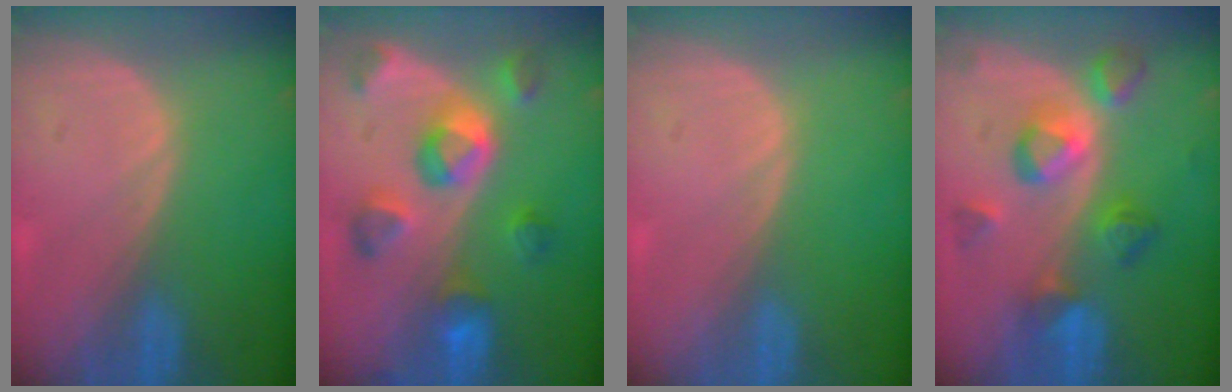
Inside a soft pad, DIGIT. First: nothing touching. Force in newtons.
{"total": 9.3, "press": 8.5, "slide": 3.9}
{"total": 0.0}
{"total": 7.5, "press": 7.5, "slide": 0.7}